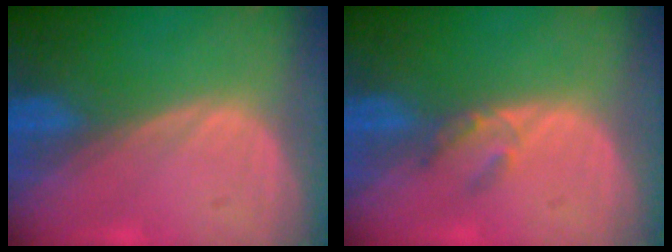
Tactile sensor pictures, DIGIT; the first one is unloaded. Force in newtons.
{"total": 2.3, "press": 2.0, "slide": 1.1}